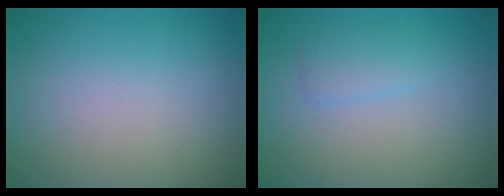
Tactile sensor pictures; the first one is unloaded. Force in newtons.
{"total": 1.4, "press": 1.4, "slide": 0.2}